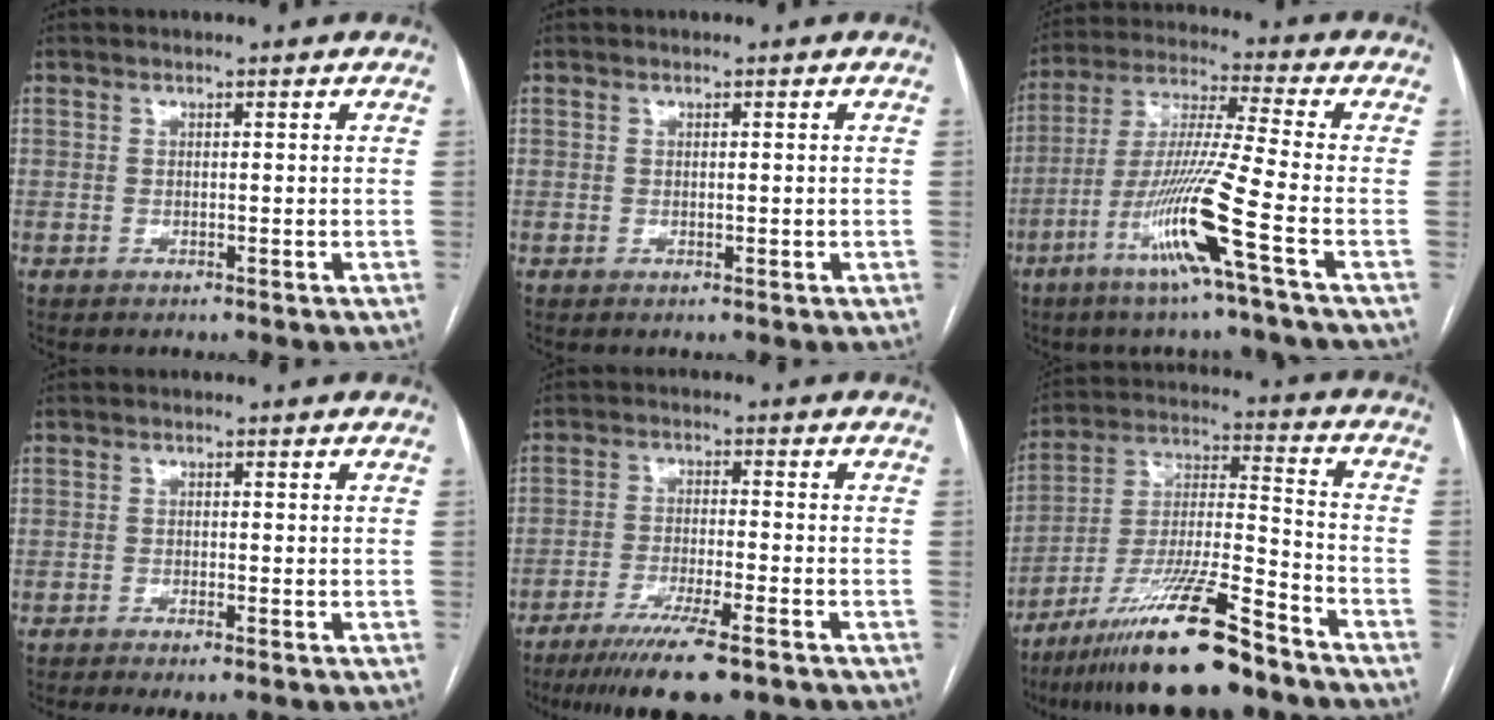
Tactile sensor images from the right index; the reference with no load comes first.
{"total": 0.7, "force": [0.0, 0.5, 0.5], "torque": [-0.008, 0.000, 0.003]}
{"total": 13.5, "force": [-6.0, -1.8, 12.0], "torque": [-0.240, -0.016, -0.118]}
{"total": 2.8, "force": [-2.0, 0.4, 1.9], "torque": [-0.026, -0.005, -0.030]}
{"total": 11.8, "force": [-8.6, 1.3, 8.0], "torque": [-0.126, -0.026, -0.134]}
{"total": 17.8, "force": [-13.0, 1.5, 12.0], "torque": [-0.239, -0.026, -0.233]}